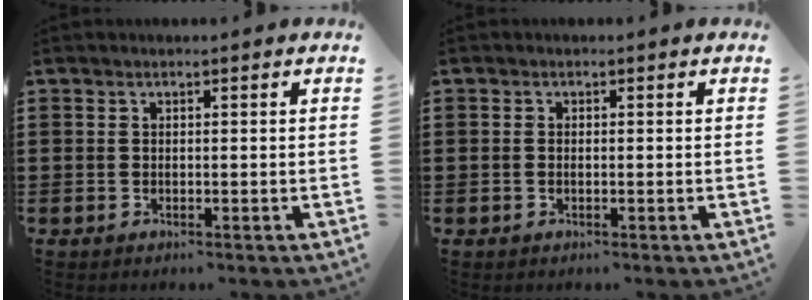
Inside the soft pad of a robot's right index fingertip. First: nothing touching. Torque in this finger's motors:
{"motor_torque": [-0.87, 1.26, -0.06, -0.01]}